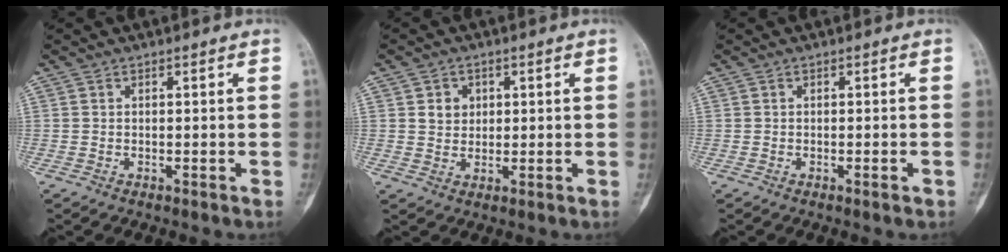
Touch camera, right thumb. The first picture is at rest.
{"total": 3.7, "force": [1.1, 3.2, 1.4], "torque": [-0.004, -0.003, 0.019]}
{"total": 1.1, "force": [-0.5, 0.2, 0.9], "torque": [-0.015, -0.001, -0.006]}